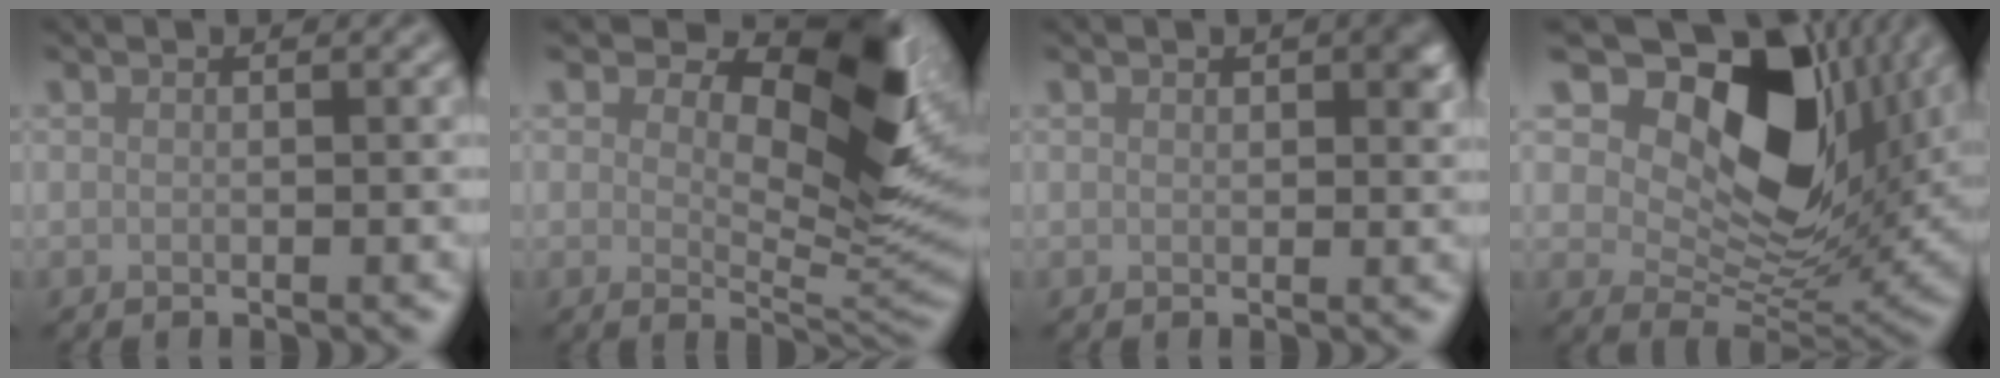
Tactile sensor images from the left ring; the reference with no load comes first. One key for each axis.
{"total": 9.9, "fx": 4.0, "fy": 4.5, "fz": 7.9, "tx": -0.110, "ty": -0.008, "tz": 0.061}
{"total": 2.1, "fx": 0.9, "fy": 1.2, "fz": 1.5, "tx": -0.012, "ty": -0.001, "tz": 0.015}
{"total": 14.6, "fx": 6.0, "fy": 8.8, "fz": 10.0, "tx": -0.159, "ty": 0.000, "tz": 0.108}